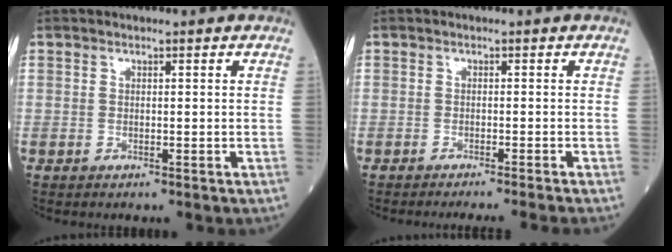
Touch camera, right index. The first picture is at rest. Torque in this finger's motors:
{"motor_torque": [-0.51, -0.26, 0.05, 0.05]}